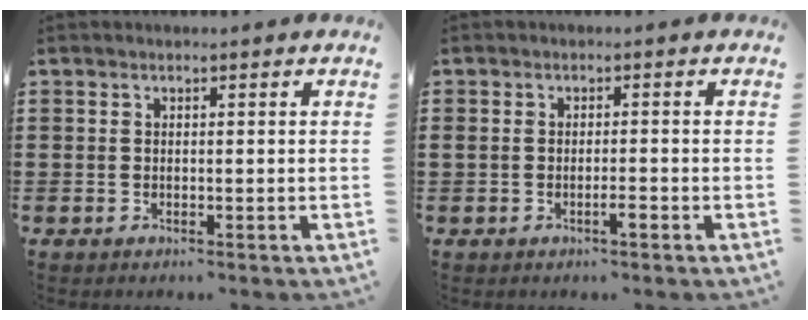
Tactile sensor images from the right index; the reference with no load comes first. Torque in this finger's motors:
{"motor_torque": [0.84, -0.29, 0.12, 0.06]}